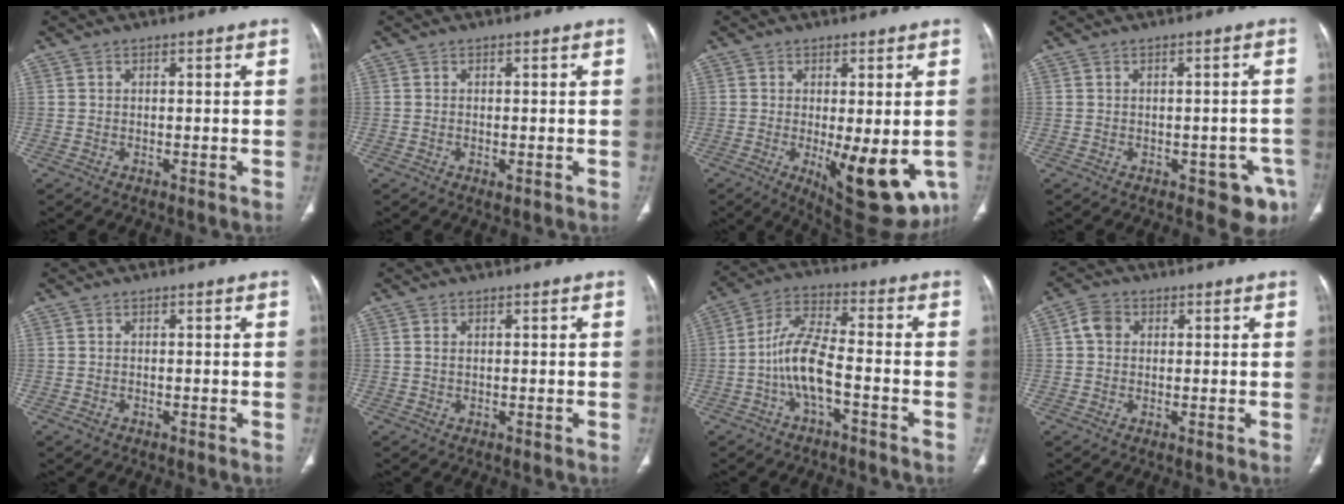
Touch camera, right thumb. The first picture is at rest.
{"total": 1.1, "force": [-0.3, 0.5, 0.9], "torque": [-0.020, -0.004, -0.004]}
{"total": 14.8, "force": [-3.7, 5.6, 13.2], "torque": [-0.152, -0.024, -0.033]}
{"total": 6.3, "force": [-3.0, 3.3, 4.5], "torque": [-0.028, 0.011, -0.032]}
{"total": 0.8, "force": [-0.3, 0.6, 0.4], "torque": [-0.010, 0.002, -0.004]}
{"total": 0.9, "force": [0.2, 0.6, 0.7], "torque": [-0.016, 0.002, 0.005]}
{"total": 9.5, "force": [-3.1, 3.1, 8.4], "torque": [-0.177, 0.040, -0.063]}
{"total": 3.8, "force": [0.6, 3.2, 1.9], "torque": [-0.028, 0.008, 0.008]}